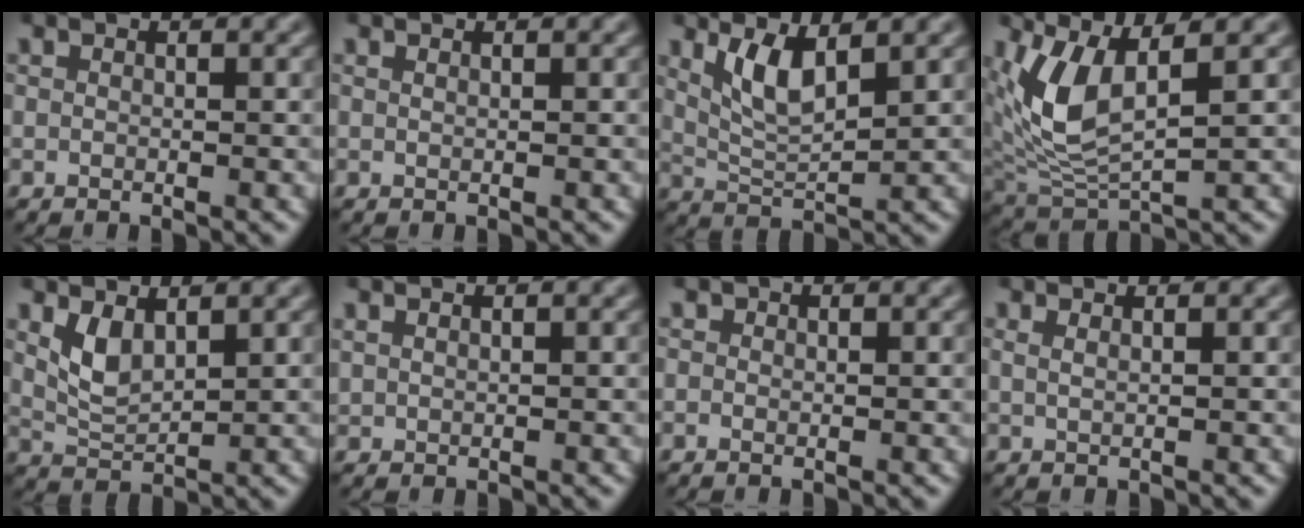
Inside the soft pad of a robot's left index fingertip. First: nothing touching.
{"total": 0.0}
{"total": 3.9, "force": [1.8, 1.1, 3.3], "torque": [-0.073, -0.010, 0.038]}
{"total": 5.9, "force": [1.7, 2.6, 5.1], "torque": [-0.122, -0.012, 0.037]}
{"total": 2.7, "force": [1.3, 1.2, 2.0], "torque": [-0.050, -0.009, 0.031]}
{"total": 0.6, "force": [0.5, 0.1, 0.2], "torque": [-0.009, -0.001, 0.013]}
{"total": 0.0}
{"total": 1.2, "force": [0.7, 0.4, 0.8], "torque": [-0.009, -0.004, 0.001]}